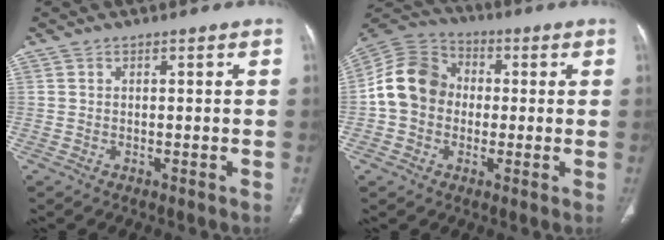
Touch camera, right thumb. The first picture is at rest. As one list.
[{"total": 12.6, "force": [-0.2, 10.6, 6.8], "torque": [-0.115, 0.035, -0.016]}]